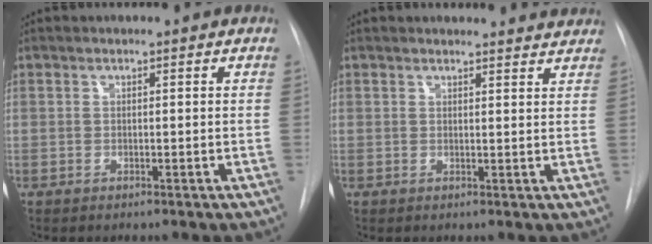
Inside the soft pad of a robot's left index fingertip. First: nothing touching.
{"total": 8.7, "force": [8.5, 1.5, 1.3], "torque": [0.003, 0.000, 0.076]}